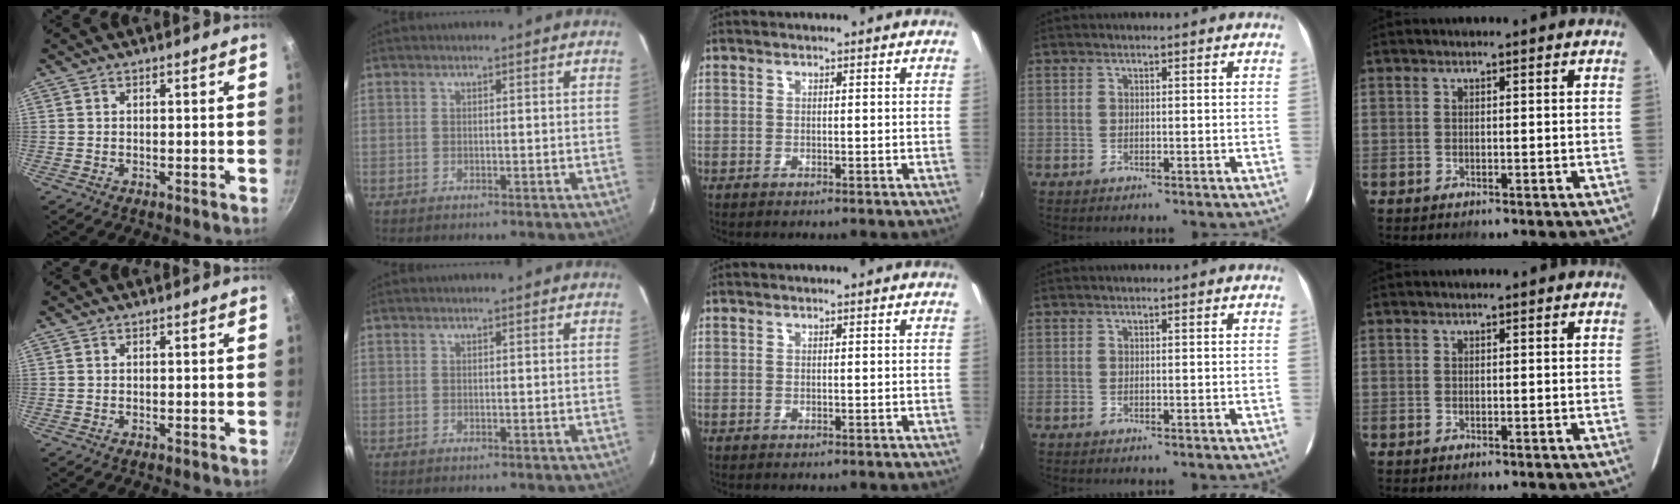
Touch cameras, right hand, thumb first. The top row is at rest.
{}